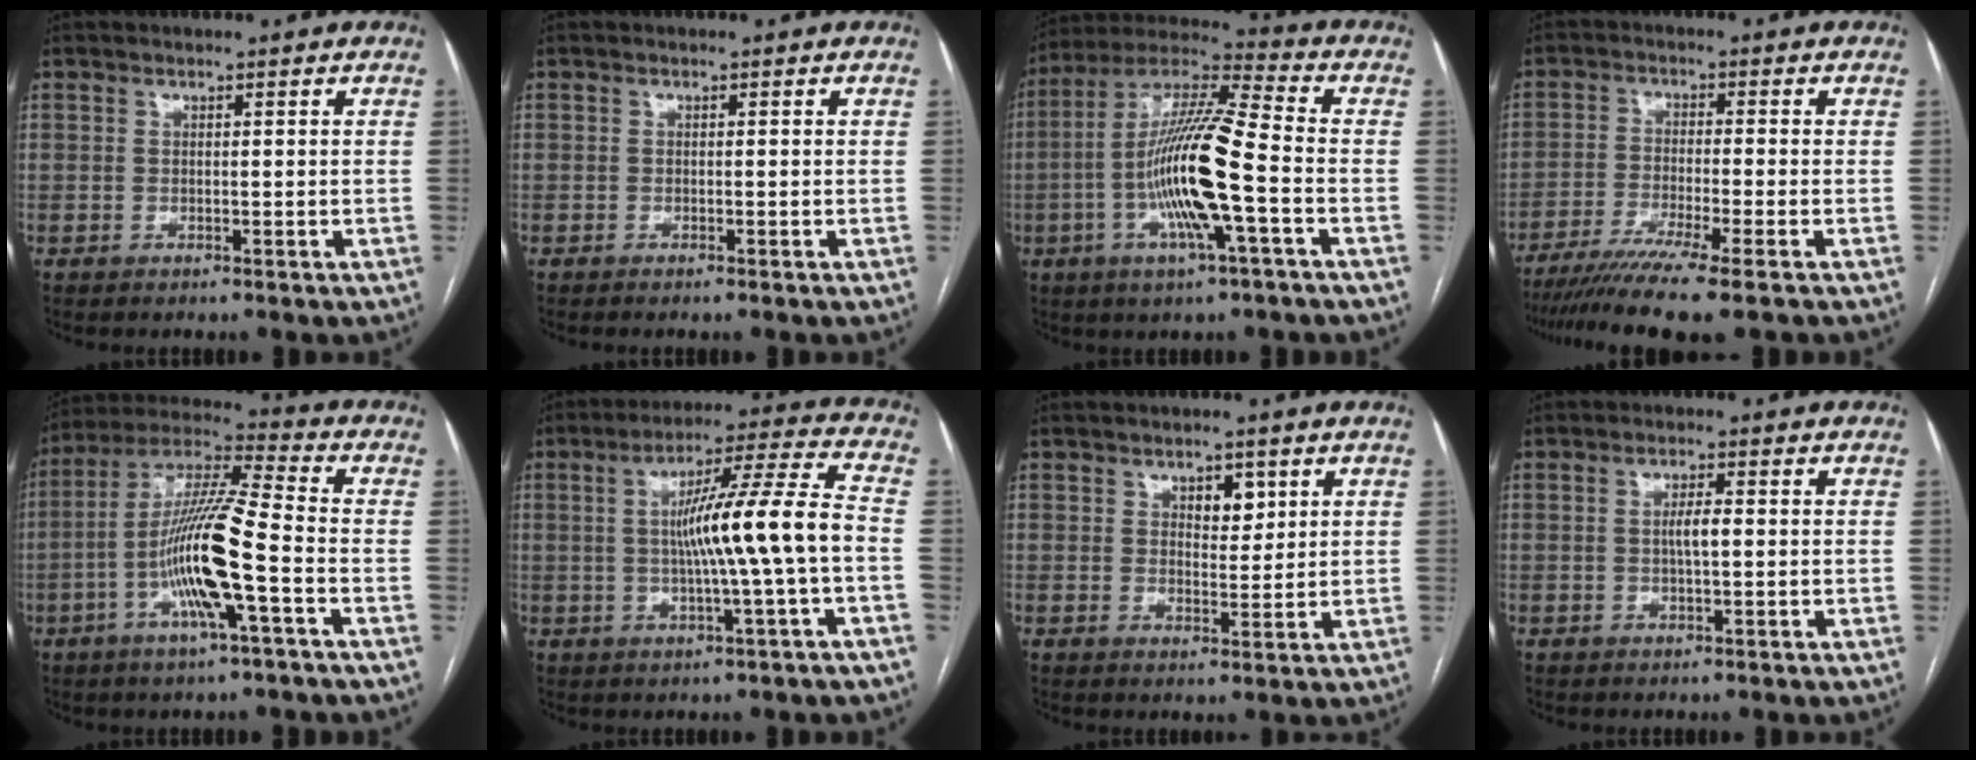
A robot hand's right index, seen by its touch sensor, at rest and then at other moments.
{"total": 0.5, "force": [-0.4, -0.1, 0.3], "torque": [-0.005, 0.000, -0.008]}
{"total": 16.1, "force": [-3.8, 1.0, 15.7], "torque": [-0.308, 0.000, -0.075]}
{"total": 10.9, "force": [-8.4, -1.3, 6.8], "torque": [-0.100, -0.029, -0.132]}
{"total": 14.7, "force": [-4.2, 0.6, 14.1], "torque": [-0.278, 0.004, -0.085]}
{"total": 13.0, "force": [-1.0, -1.1, 12.9], "torque": [-0.210, 0.014, -0.017]}
{"total": 3.7, "force": [1.7, 2.0, 2.6], "torque": [-0.035, 0.001, 0.028]}
{"total": 2.6, "force": [0.0, 0.4, 2.6], "torque": [-0.049, 0.002, -0.001]}